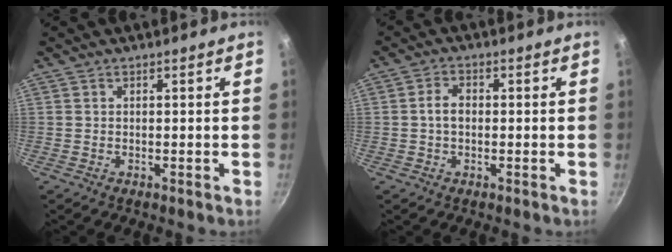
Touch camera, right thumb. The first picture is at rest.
{"total": 3.4, "force": [-0.2, 2.3, 2.4], "torque": [-0.041, 0.012, -0.008]}